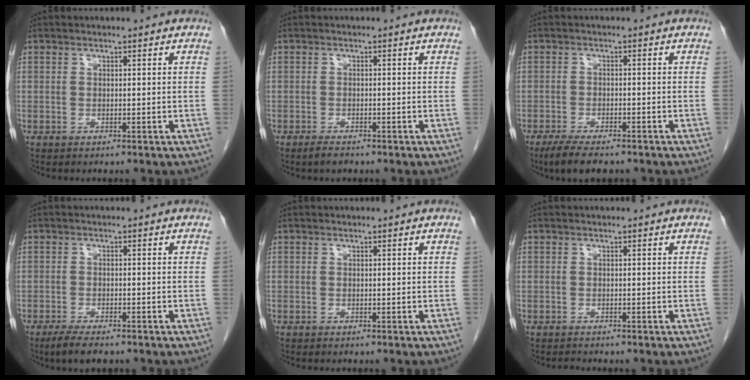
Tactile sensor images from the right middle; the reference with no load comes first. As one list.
[{"total": 1.8, "force": [-1.4, 0.5, 0.9], "torque": [-0.022, -0.003, -0.021]}, {"total": 6.2, "force": [-4.9, 1.6, 3.5], "torque": [-0.059, -0.011, -0.077]}, {"total": 4.1, "force": [-3.1, 1.0, 2.5], "torque": [-0.048, -0.008, -0.050]}, {"total": 0.0}, {"total": 0.6, "force": [-0.6, 0.1, 0.0], "torque": [-0.005, -0.004, -0.011]}]